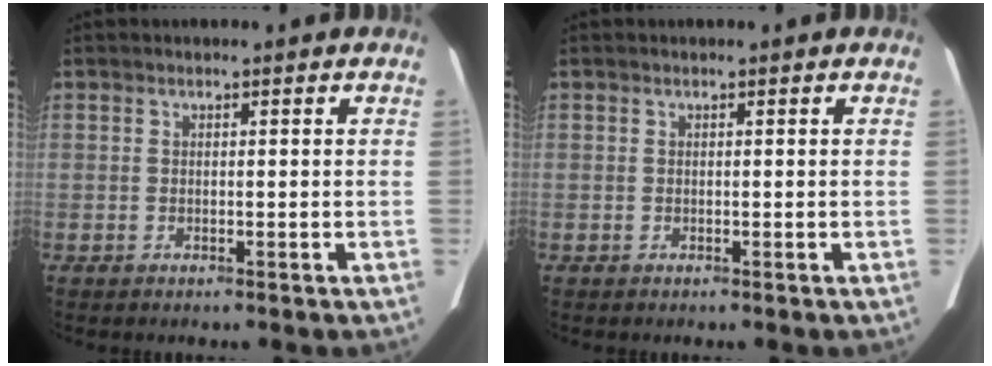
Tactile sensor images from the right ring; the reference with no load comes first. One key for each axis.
{"total": 0.0}